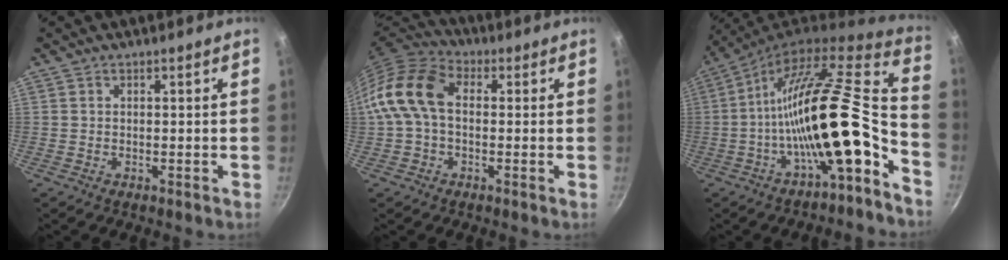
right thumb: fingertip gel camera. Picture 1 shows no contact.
{"total": 11.8, "force": [0.5, 8.0, 8.7], "torque": [-0.155, 0.030, -0.011]}
{"total": 19.5, "force": [-7.9, 4.2, 17.4], "torque": [-0.227, 0.056, -0.141]}